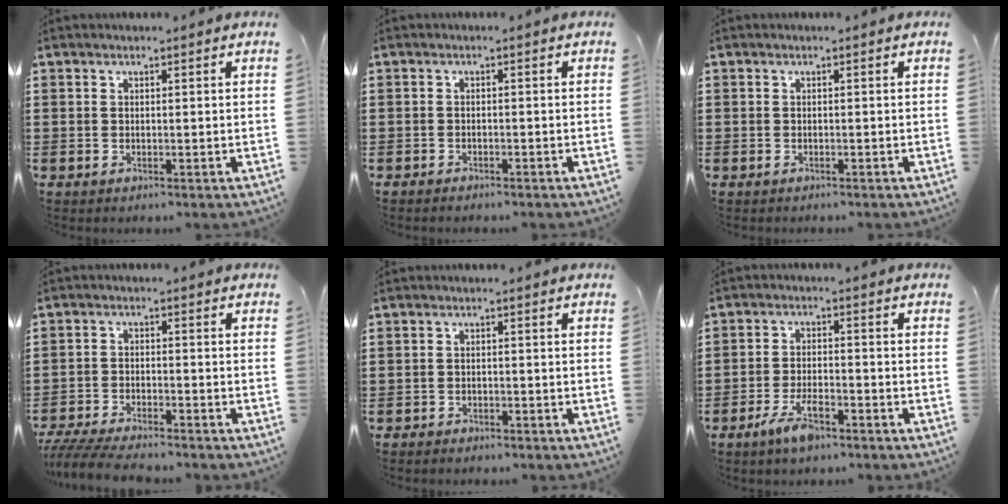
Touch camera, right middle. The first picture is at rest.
{"total": 1.1, "force": [-1.1, 0.3, 0.0], "torque": [-0.002, 0.005, -0.025]}
{"total": 0.8, "force": [-0.5, 0.5, -0.1], "torque": [0.002, 0.006, -0.013]}
{"total": 5.1, "force": [-4.9, 0.5, 1.3], "torque": [-0.033, -0.004, -0.099]}
{"total": 1.6, "force": [-1.6, 0.4, -0.2], "torque": [-0.001, 0.005, -0.037]}
{"total": 5.1, "force": [-3.4, 1.7, 3.5], "torque": [-0.077, 0.003, -0.065]}